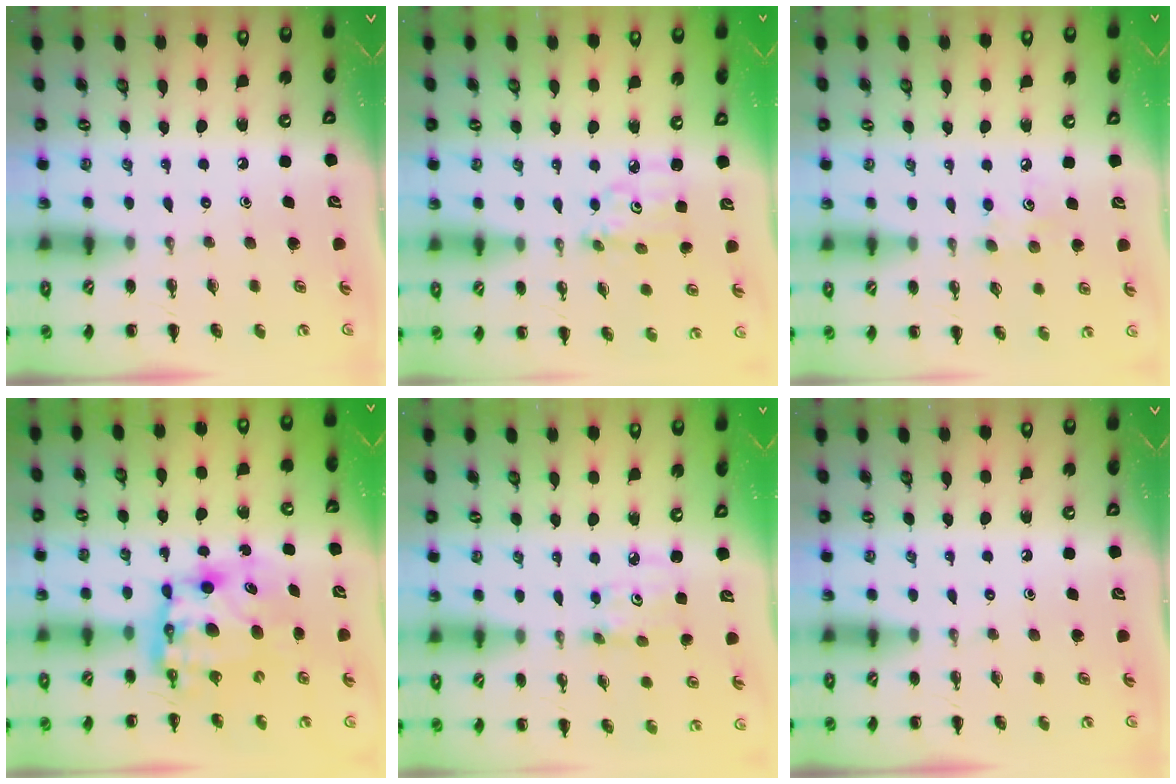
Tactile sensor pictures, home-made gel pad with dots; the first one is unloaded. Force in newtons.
{"total": 4.8, "press": 4.8, "slide": 0.3}
{"total": 5.6, "press": 5.4, "slide": 1.6}
{"total": 8.9, "press": 8.6, "slide": 2.2}
{"total": 2.8, "press": 2.8, "slide": 0.4}
{"total": 0.0}